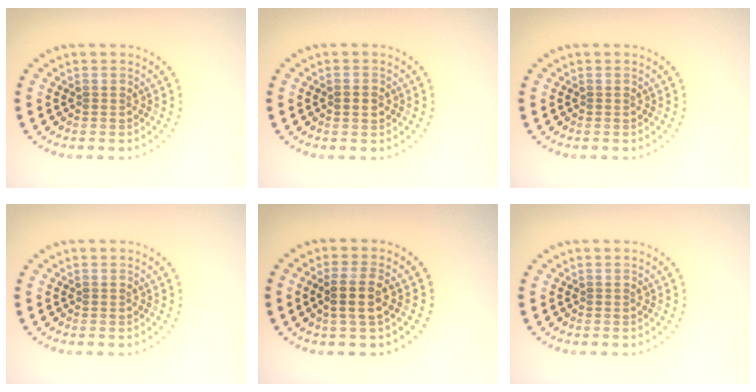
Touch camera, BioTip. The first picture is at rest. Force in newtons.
{"total": 1.7, "press": 1.7, "slide": 0.1}
{"total": 0.0}
{"total": 0.0}
{"total": 2.9, "press": 2.6, "slide": 1.2}
{"total": 0.0}